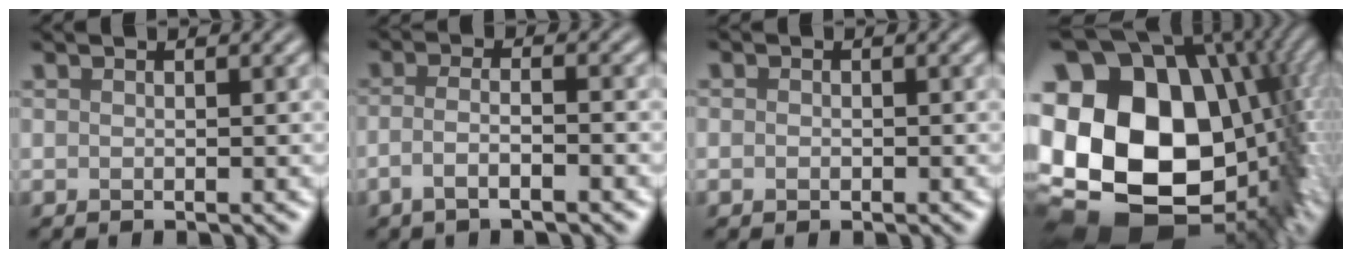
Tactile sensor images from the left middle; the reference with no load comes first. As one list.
[{"total": 2.8, "force": [-1.4, 0.8, 2.3], "torque": [-0.042, 0.001, -0.035]}, {"total": 0.8, "force": [-0.1, 0.7, 0.3], "torque": [-0.003, -0.004, -0.005]}, {"total": 21.9, "force": [0.0, 15.8, 15.1], "torque": [-0.300, -0.008, 0.029]}]